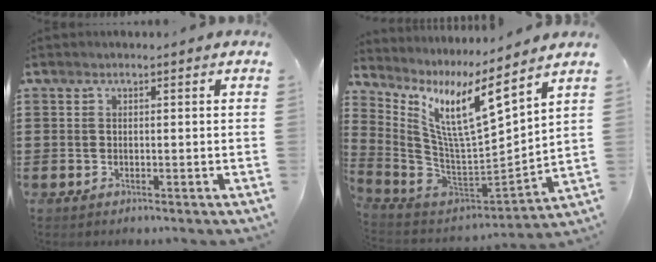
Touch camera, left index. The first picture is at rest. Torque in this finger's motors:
{"motor_torque": [1.07, -1.07, 1.01, 0.21]}